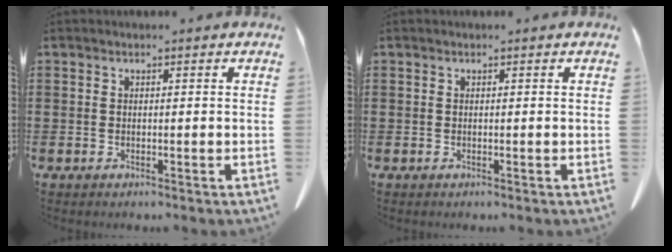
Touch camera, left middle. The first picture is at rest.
{"total": 0.0}